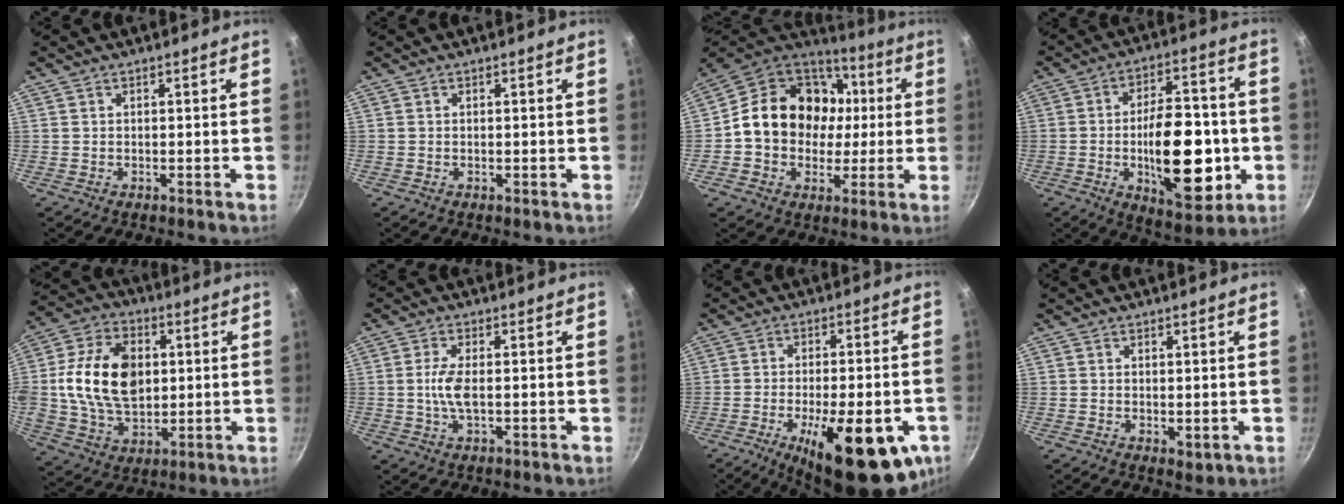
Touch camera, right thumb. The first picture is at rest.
{"total": 0.0}
{"total": 20.4, "force": [1.5, 17.1, 11.0], "torque": [-0.160, 0.034, 0.019]}
{"total": 21.2, "force": [-3.9, 10.3, 18.1], "torque": [-0.231, 0.015, -0.046]}
{"total": 18.8, "force": [1.8, 12.7, 13.7], "torque": [-0.234, 0.004, 0.030]}
{"total": 4.8, "force": [-0.2, 1.8, 4.5], "torque": [-0.101, 0.001, -0.007]}
{"total": 22.1, "force": [-8.5, 7.8, 18.8], "torque": [-0.240, 0.004, -0.113]}
{"total": 1.9, "force": [0.3, 1.1, 1.5], "torque": [-0.022, -0.007, 0.006]}